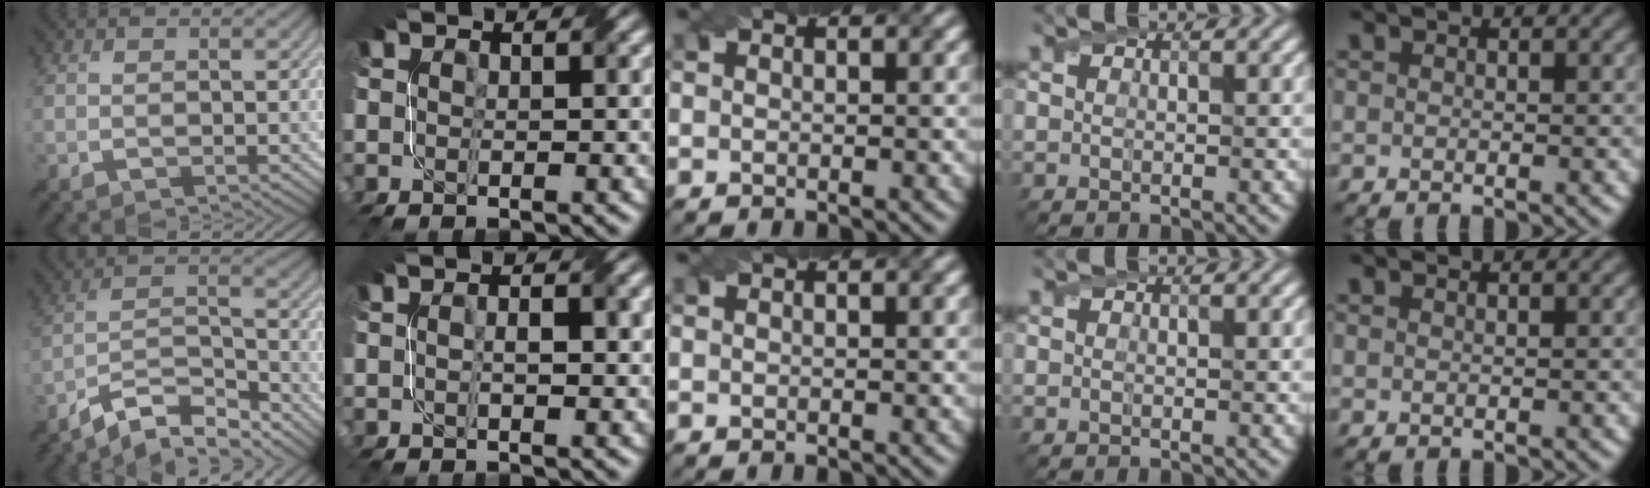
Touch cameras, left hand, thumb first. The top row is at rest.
{"thumb": {"total": 9.1, "force": [-7.6, 2.1, 4.4], "torque": [-0.076, 0.011, -0.150]}, "index": {"total": 1.6, "force": [-0.1, 0.4, 1.5], "torque": [-0.028, 0.004, -0.002]}}